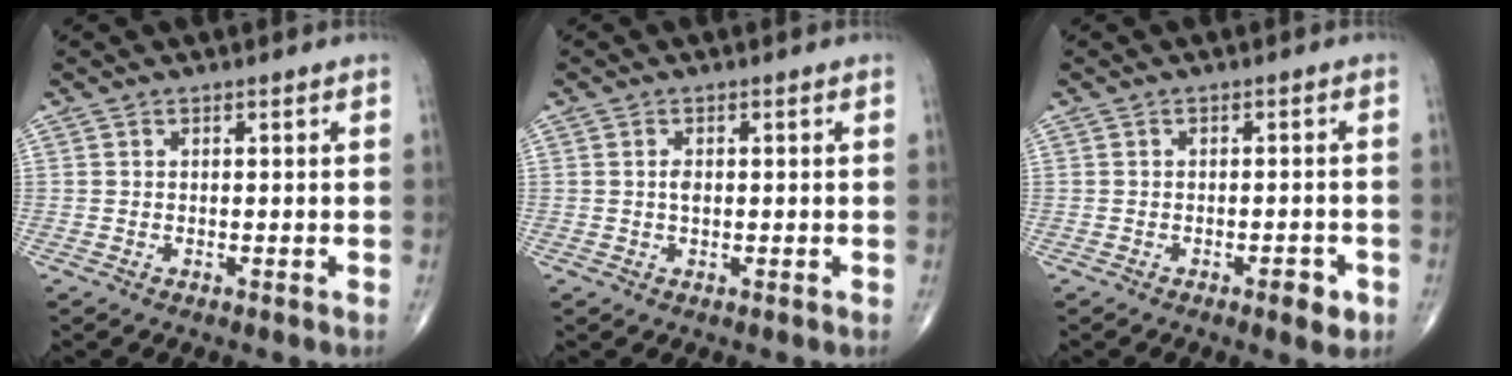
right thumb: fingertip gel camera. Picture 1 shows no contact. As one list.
[{"total": 1.5, "force": [0.1, 0.9, 1.2], "torque": [-0.021, 0.001, -0.001]}, {"total": 3.4, "force": [-1.7, 1.2, 2.7], "torque": [-0.029, 0.004, -0.021]}]